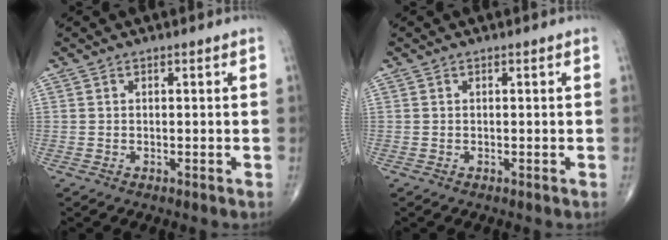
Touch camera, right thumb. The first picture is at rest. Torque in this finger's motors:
{"motor_torque": [-0.01, -0.03, 0.00, -0.03, 0.02]}